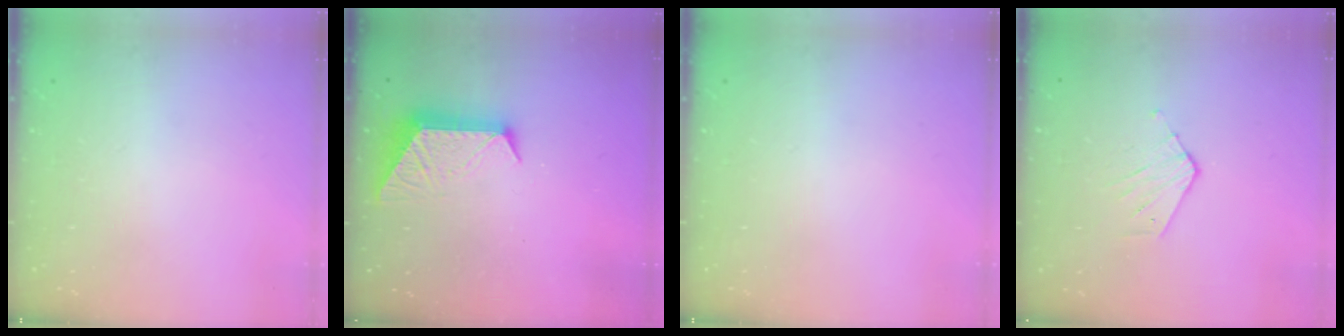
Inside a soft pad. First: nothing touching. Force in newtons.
{"total": 11.0, "press": 11.0, "slide": 0.8}
{"total": 0.0}
{"total": 3.3, "press": 3.3, "slide": 0.3}